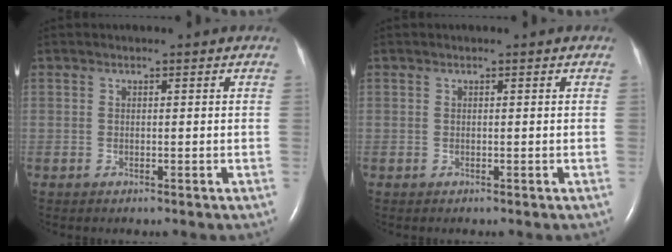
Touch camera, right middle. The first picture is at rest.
{"total": 0.0}